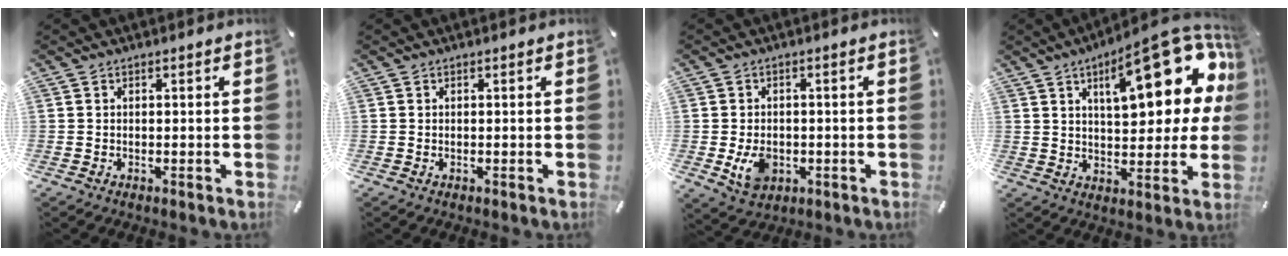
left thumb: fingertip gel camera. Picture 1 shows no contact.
{"total": 0.0}
{"total": 6.3, "force": [-1.2, 4.9, 3.8], "torque": [-0.066, -0.002, -0.021]}
{"total": 23.3, "force": [9.2, 9.6, 19.0], "torque": [-0.255, -0.045, 0.140]}